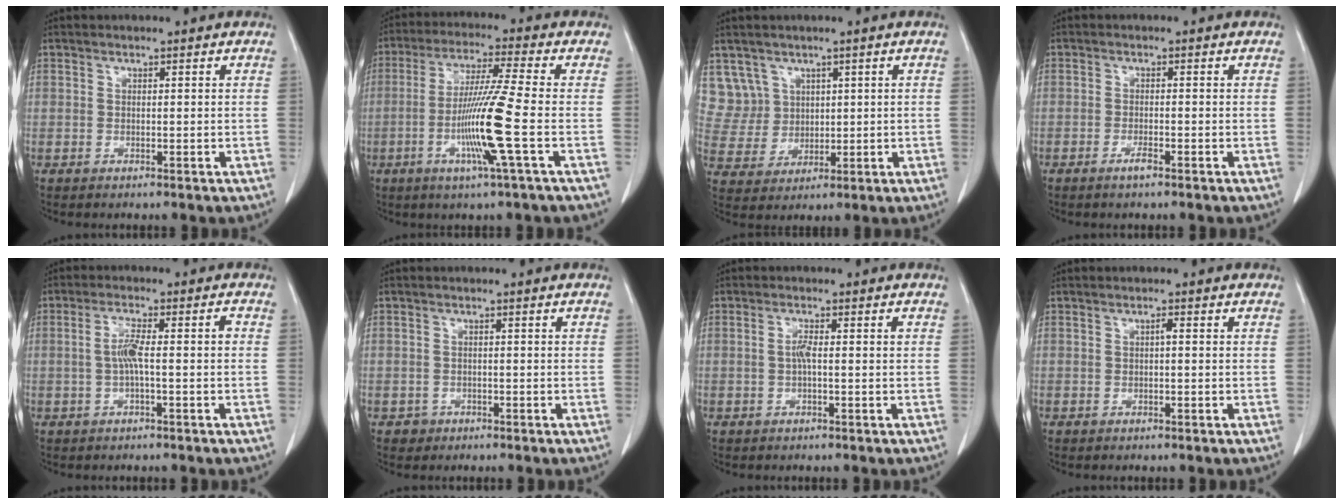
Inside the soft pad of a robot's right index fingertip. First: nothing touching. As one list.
[{"total": 11.2, "force": [-3.0, -1.7, 10.6], "torque": [-0.210, -0.015, -0.061]}, {"total": 6.4, "force": [3.2, 5.6, -0.3], "torque": [0.006, 0.015, 0.078]}, {"total": 1.7, "force": [-1.2, 0.2, 1.2], "torque": [-0.024, -0.001, -0.021]}, {"total": 4.5, "force": [-0.5, 0.4, 4.4], "torque": [-0.090, 0.015, -0.007]}, {"total": 1.7, "force": [-0.9, 1.5, -0.2], "torque": [0.003, 0.008, -0.016]}, {"total": 2.0, "force": [-0.2, 0.2, 2.0], "torque": [-0.041, 0.004, -0.003]}, {"total": 0.7, "force": [0.0, 0.1, 0.7], "torque": [-0.011, 0.002, 0.000]}]